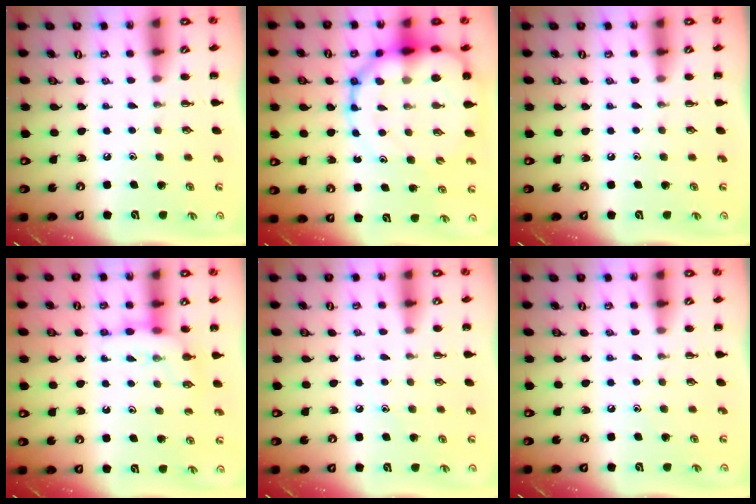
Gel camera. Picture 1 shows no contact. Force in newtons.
{"total": 18.5, "press": 18.0, "slide": 4.6}
{"total": 0.0}
{"total": 9.7, "press": 9.7, "slide": 0.8}
{"total": 5.8, "press": 5.5, "slide": 1.7}
{"total": 4.7, "press": 4.4, "slide": 1.5}